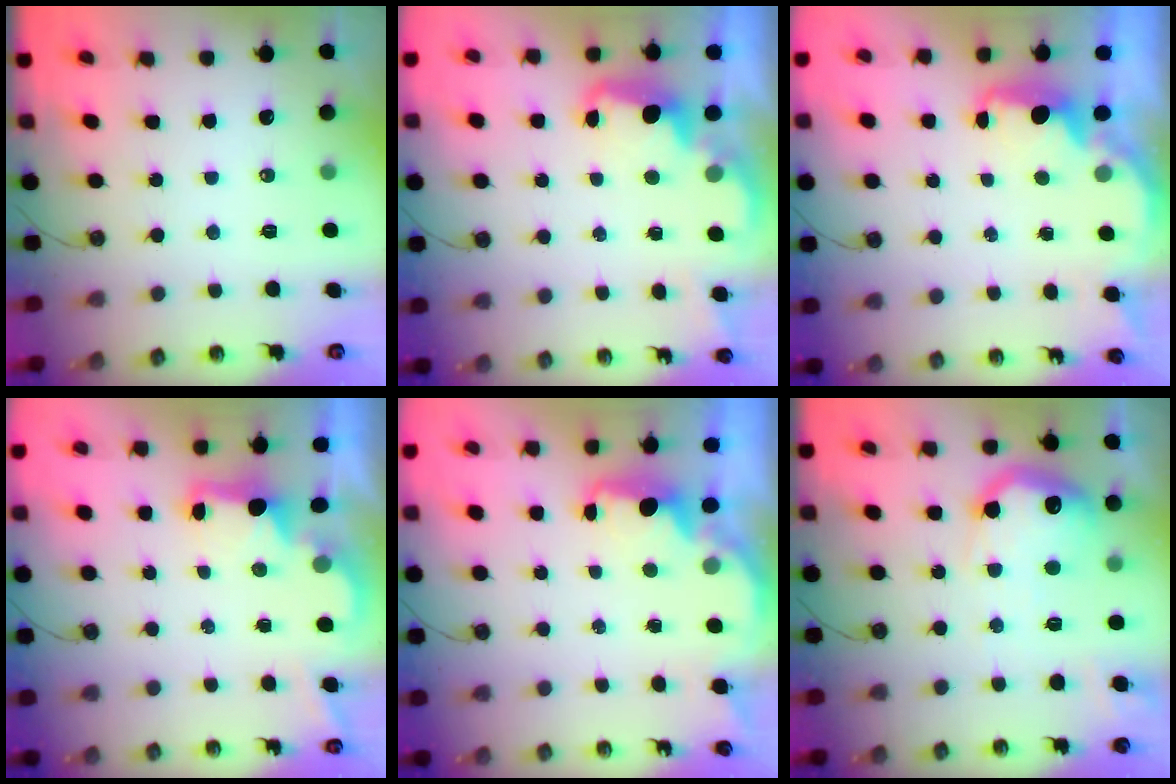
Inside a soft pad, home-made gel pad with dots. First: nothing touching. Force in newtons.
{"total": 2.7, "press": 2.7, "slide": 0.7}
{"total": 2.5, "press": 2.4, "slide": 0.8}
{"total": 2.2, "press": 2.1, "slide": 0.8}
{"total": 2.1, "press": 2.1, "slide": 0.5}
{"total": 18.2, "press": 18.2, "slide": 1.1}